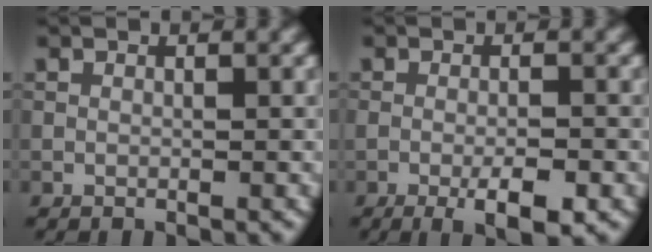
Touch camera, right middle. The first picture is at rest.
{"total": 3.8, "force": [-1.7, 0.8, 3.3], "torque": [-0.057, -0.006, -0.026]}